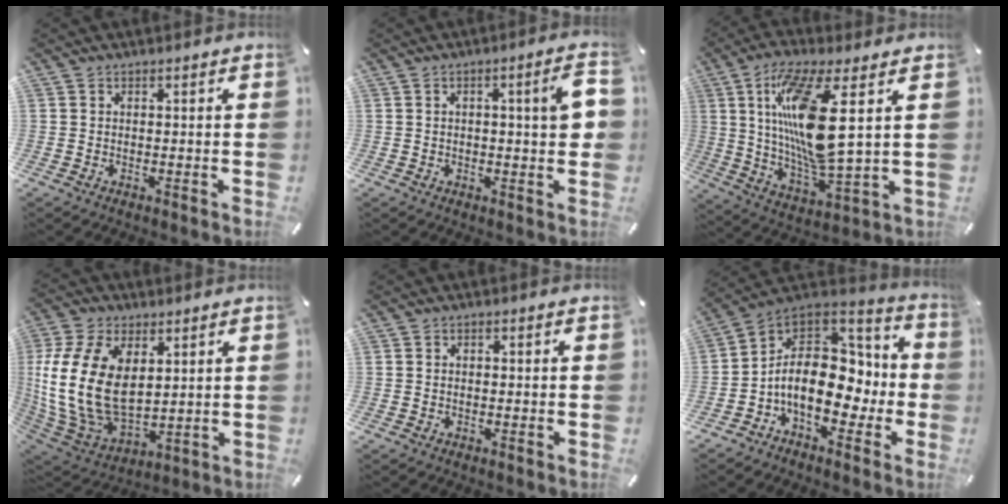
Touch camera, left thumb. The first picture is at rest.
{"total": 6.7, "force": [1.0, 1.7, 6.4], "torque": [-0.083, -0.005, 0.010]}
{"total": 18.3, "force": [5.2, 4.7, 16.9], "torque": [-0.352, -0.024, 0.072]}
{"total": 18.1, "force": [3.2, 12.5, 12.7], "torque": [-0.294, -0.015, 0.060]}
{"total": 0.7, "force": [-0.2, 0.6, 0.4], "torque": [-0.010, 0.002, -0.004]}
{"total": 17.0, "force": [-3.1, 11.9, 11.7], "torque": [-0.203, 0.001, -0.047]}